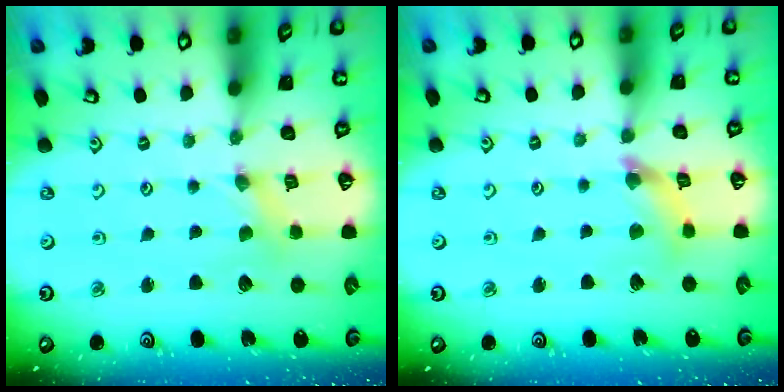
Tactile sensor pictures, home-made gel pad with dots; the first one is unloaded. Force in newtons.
{"total": 5.3, "press": 5.3, "slide": 0.6}